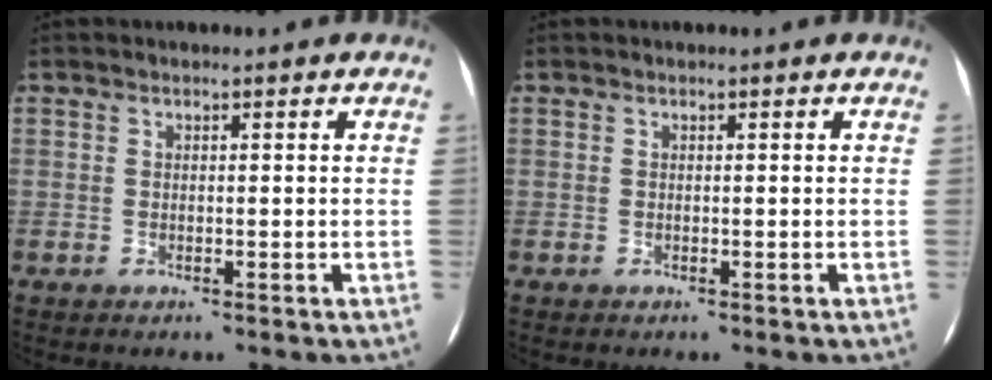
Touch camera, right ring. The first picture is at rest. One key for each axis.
{"total": 0.0}